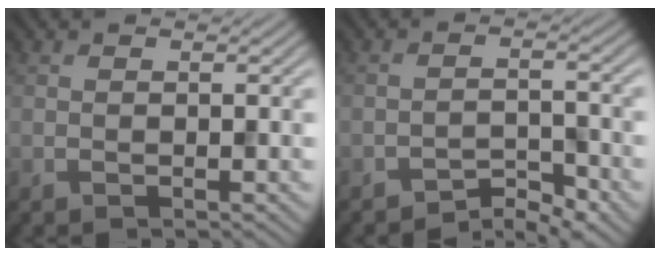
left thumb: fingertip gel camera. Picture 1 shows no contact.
{"total": 3.3, "force": [-3.0, 0.8, 1.2], "torque": [-0.014, 0.006, -0.058]}